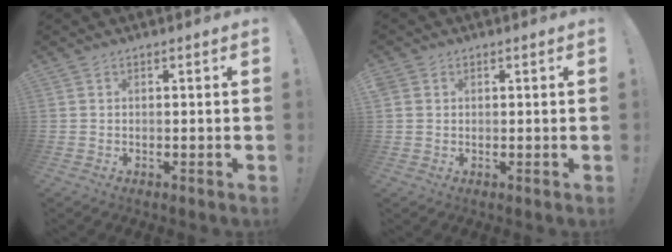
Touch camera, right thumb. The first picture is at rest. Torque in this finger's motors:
{"motor_torque": [-0.10, -0.03, 0.07, -0.01, 0.01]}